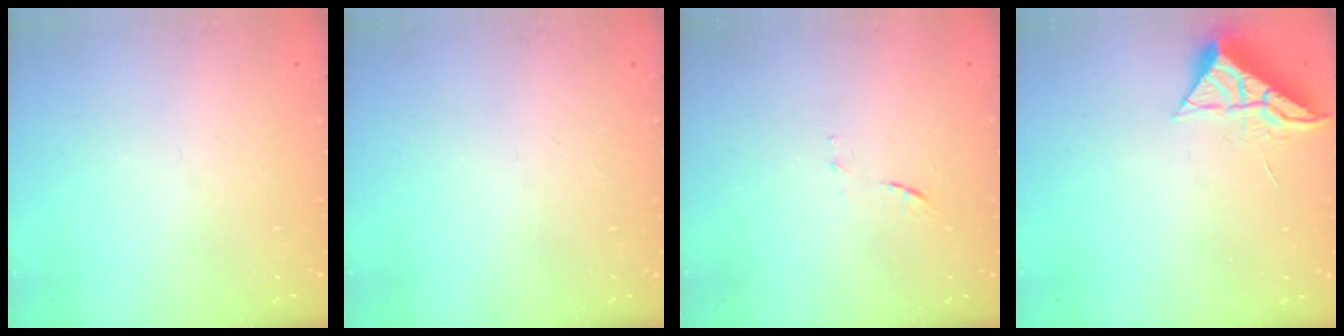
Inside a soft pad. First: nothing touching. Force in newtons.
{"total": 0.0}
{"total": 5.0, "press": 5.0, "slide": 0.6}
{"total": 6.4, "press": 6.4, "slide": 0.2}